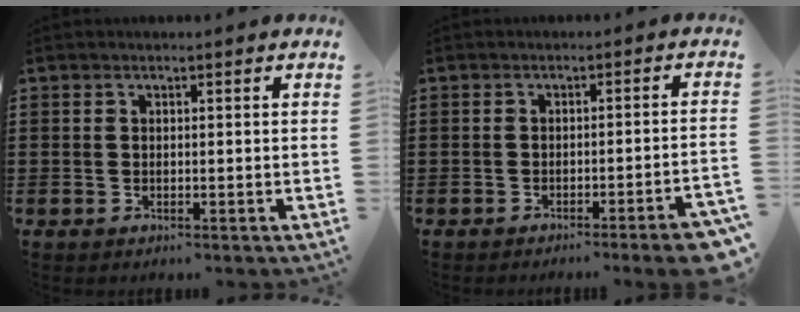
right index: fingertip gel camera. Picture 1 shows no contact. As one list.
[{"total": 3.4, "force": [-2.5, -0.4, 2.3], "torque": [-0.036, -0.010, -0.046]}]